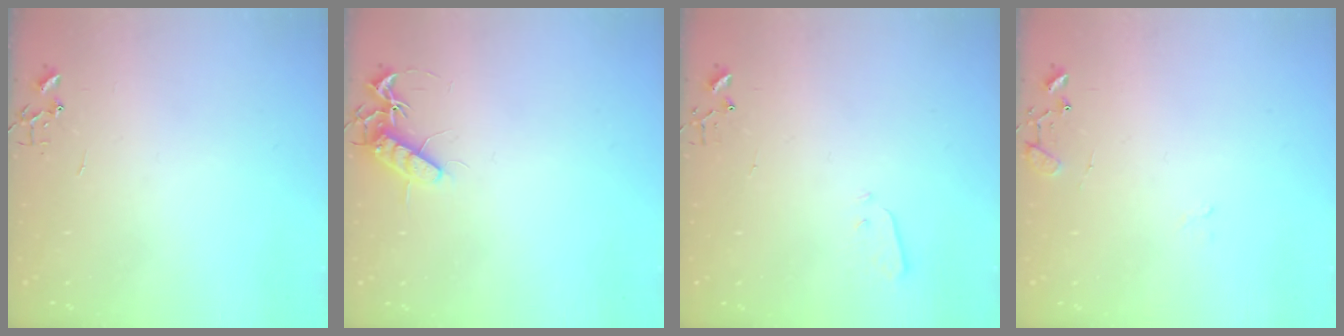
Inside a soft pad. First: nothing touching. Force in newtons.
{"total": 10.8, "press": 10.8, "slide": 0.4}
{"total": 2.2, "press": 2.1, "slide": 0.3}
{"total": 9.3, "press": 9.3, "slide": 0.7}